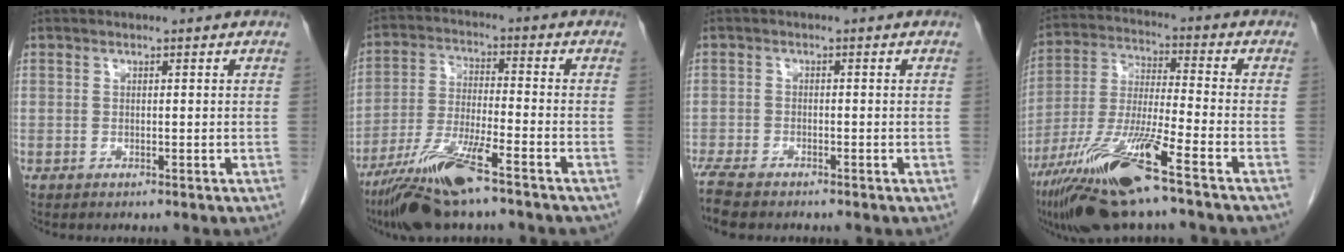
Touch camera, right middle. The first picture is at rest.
{"total": 13.4, "force": [-9.4, 2.1, 9.3], "torque": [-0.185, -0.025, -0.168]}
{"total": 6.3, "force": [-5.3, 1.5, 3.0], "torque": [-0.061, -0.017, -0.095]}
{"total": 16.6, "force": [-10.2, 0.9, 13.1], "torque": [-0.271, -0.041, -0.187]}